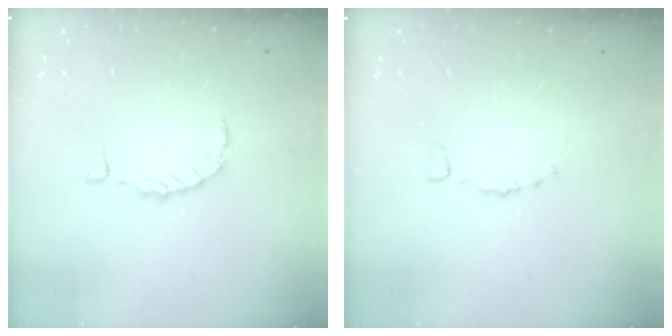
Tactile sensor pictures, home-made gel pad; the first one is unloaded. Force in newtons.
{"total": 0.0}